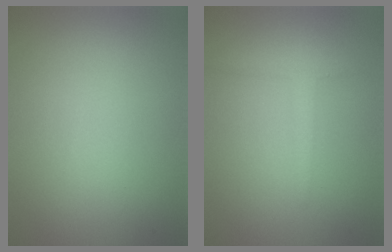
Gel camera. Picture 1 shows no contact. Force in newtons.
{"total": 1.7, "press": 1.7, "slide": 0.1}